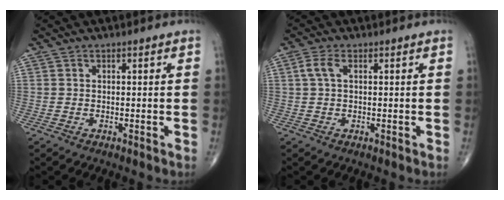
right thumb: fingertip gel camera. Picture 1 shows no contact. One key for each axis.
{"total": 2.7, "fx": 0.7, "fy": 1.2, "fz": 2.4, "tx": -0.062, "ty": 0.009, "tz": 0.014}